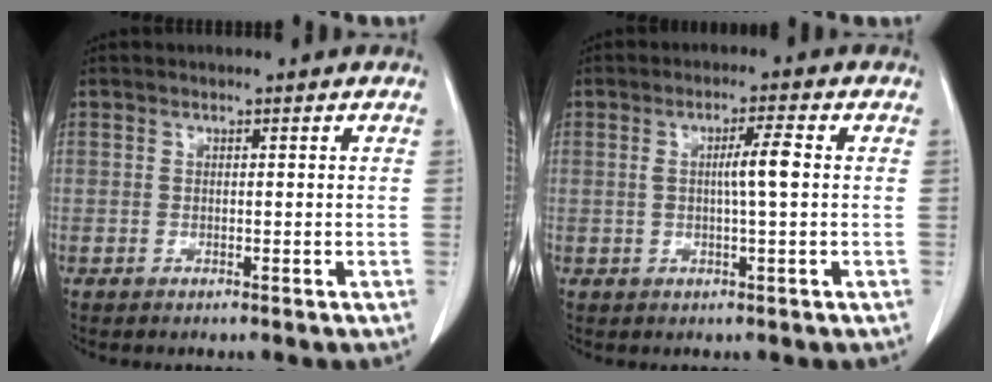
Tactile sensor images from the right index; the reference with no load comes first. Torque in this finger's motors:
{"motor_torque": [0.25, 0.06, 0.13, 0.07]}